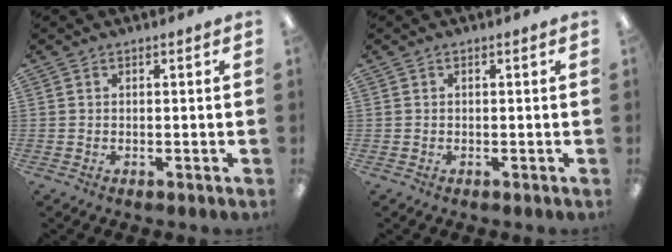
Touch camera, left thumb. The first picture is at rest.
{"total": 0.0}